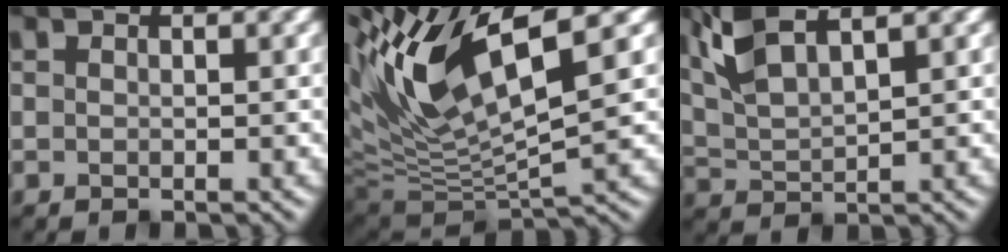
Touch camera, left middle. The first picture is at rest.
{"total": 11.1, "force": [4.8, 3.2, 9.4], "torque": [-0.185, 0.005, 0.094]}
{"total": 5.5, "force": [3.6, 1.5, 3.8], "torque": [-0.080, 0.020, 0.074]}